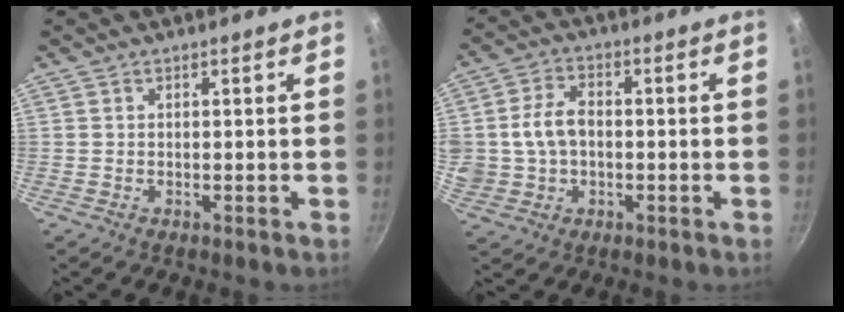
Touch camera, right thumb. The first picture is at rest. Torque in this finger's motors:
{"motor_torque": [0.20, 0.19, 0.53, 0.24, 0.15]}